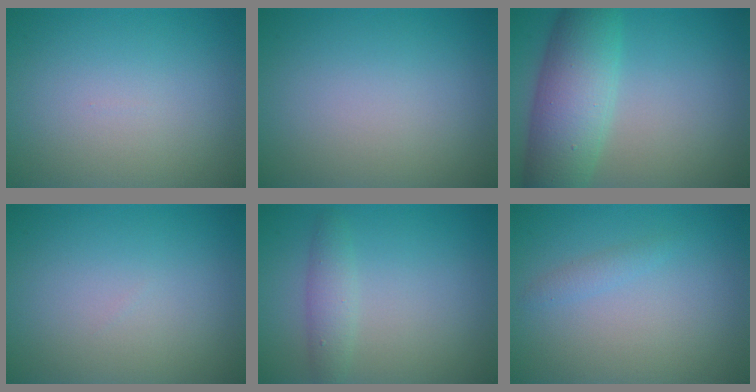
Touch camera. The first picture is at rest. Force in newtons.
{"total": 0.0}
{"total": 7.4, "press": 7.4, "slide": 0.2}
{"total": 0.0}
{"total": 1.9, "press": 1.9, "slide": 0.1}
{"total": 1.0, "press": 1.0, "slide": 0.0}